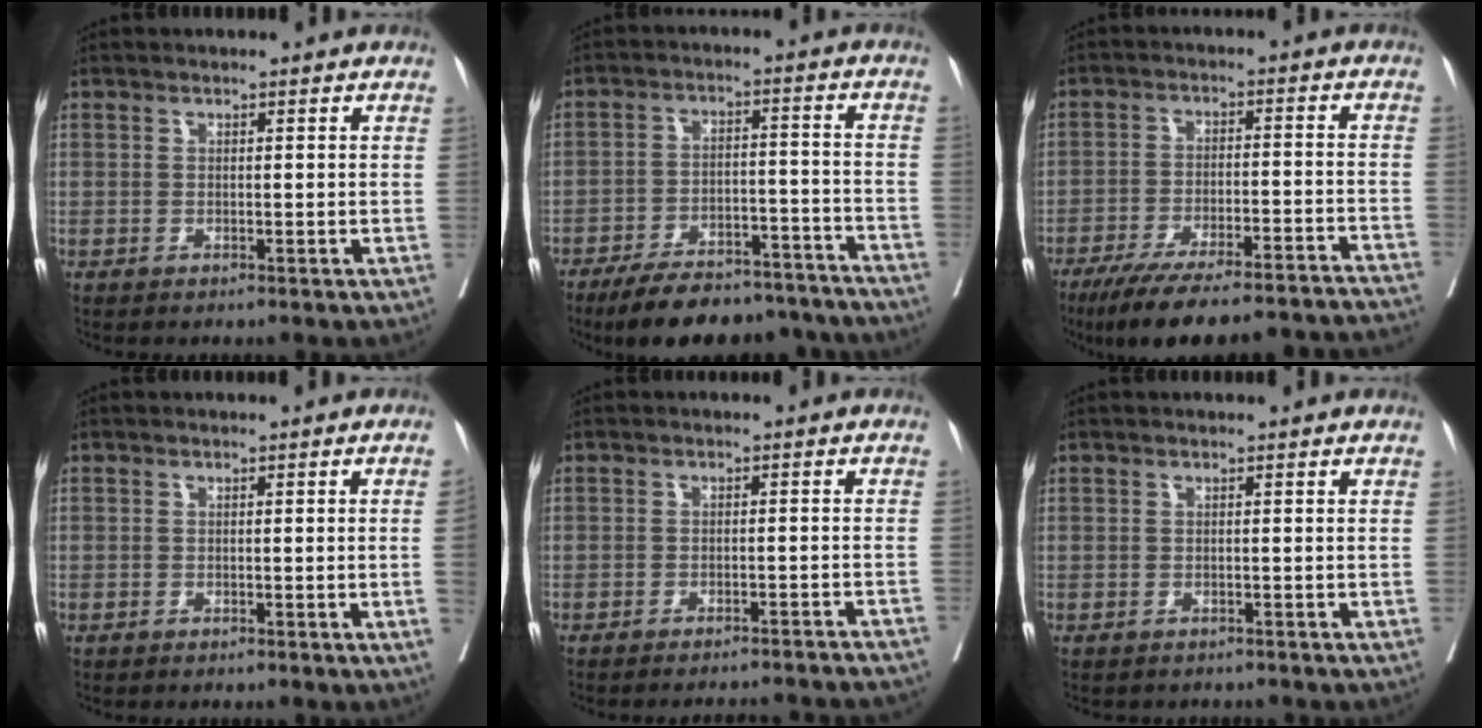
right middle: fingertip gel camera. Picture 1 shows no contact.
{"total": 18.5, "force": [-16.3, 5.2, 7.0], "torque": [-0.096, 0.014, -0.229]}
{"total": 24.5, "force": [-22.0, 2.8, 10.3], "torque": [-0.115, -0.020, -0.298]}
{"total": 1.1, "force": [-0.4, -0.1, 1.0], "torque": [-0.014, 0.003, -0.006]}
{"total": 13.3, "force": [-12.7, 1.6, 3.6], "torque": [-0.047, 0.007, -0.137]}
{"total": 2.6, "force": [-2.3, 1.2, 0.3], "torque": [-0.010, -0.001, -0.034]}